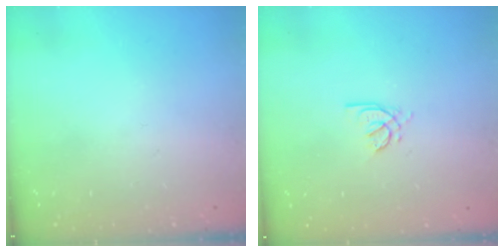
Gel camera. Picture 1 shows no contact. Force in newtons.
{"total": 2.4, "press": 2.4, "slide": 0.6}